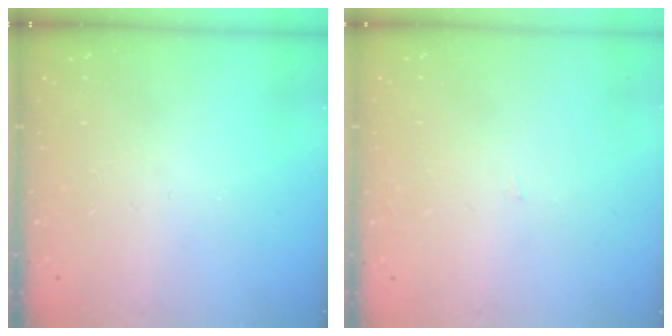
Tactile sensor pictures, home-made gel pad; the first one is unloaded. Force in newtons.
{"total": 0.9, "press": 0.9, "slide": 0.0}